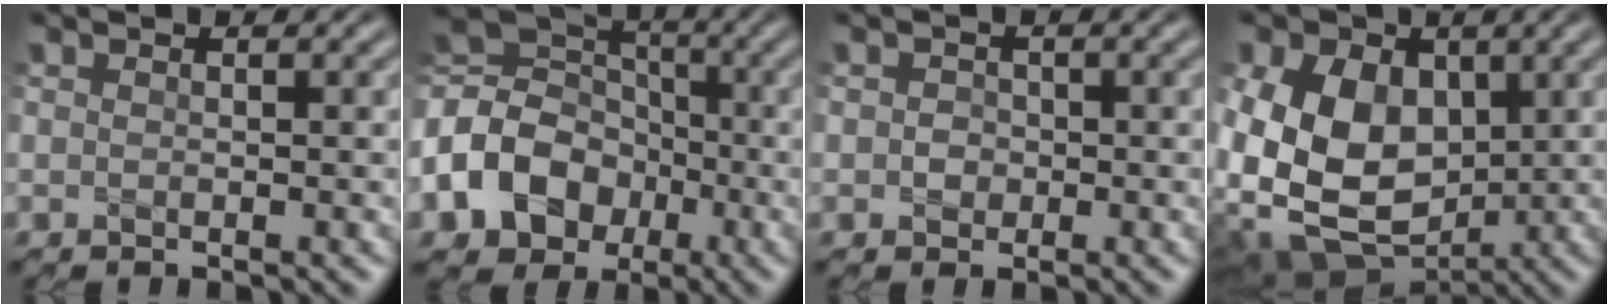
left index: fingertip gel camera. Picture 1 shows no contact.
{"total": 10.6, "force": [-3.4, 8.5, 5.3], "torque": [-0.131, -0.012, -0.078]}
{"total": 1.4, "force": [0.0, 1.3, 0.4], "torque": [0.011, 0.000, -0.007]}
{"total": 15.5, "force": [0.8, 12.9, 8.6], "torque": [-0.198, 0.012, 0.003]}